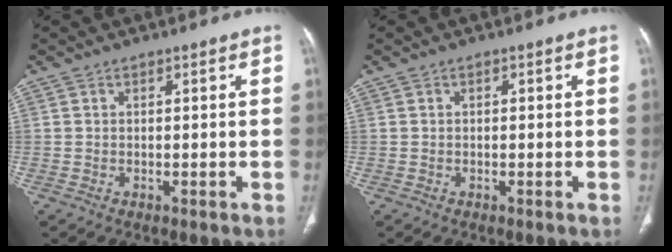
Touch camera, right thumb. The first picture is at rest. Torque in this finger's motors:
{"motor_torque": [-0.19, -0.31, -0.14, 0.45, 0.02]}